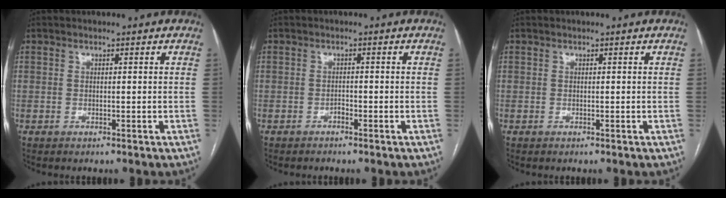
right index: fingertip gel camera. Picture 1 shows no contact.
{"total": 0.9, "force": [-0.8, 0.4, 0.3], "torque": [-0.005, 0.002, -0.016]}
{"total": 0.0}